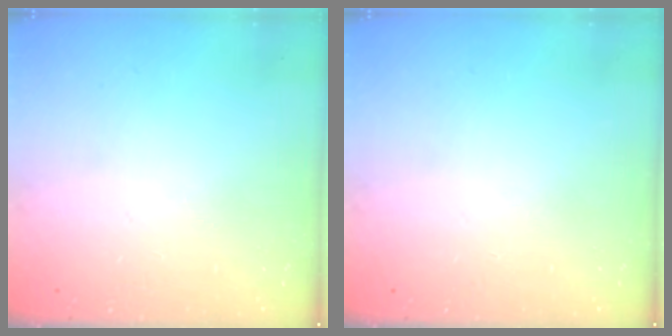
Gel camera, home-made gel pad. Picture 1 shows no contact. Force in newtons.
{"total": 0.0}